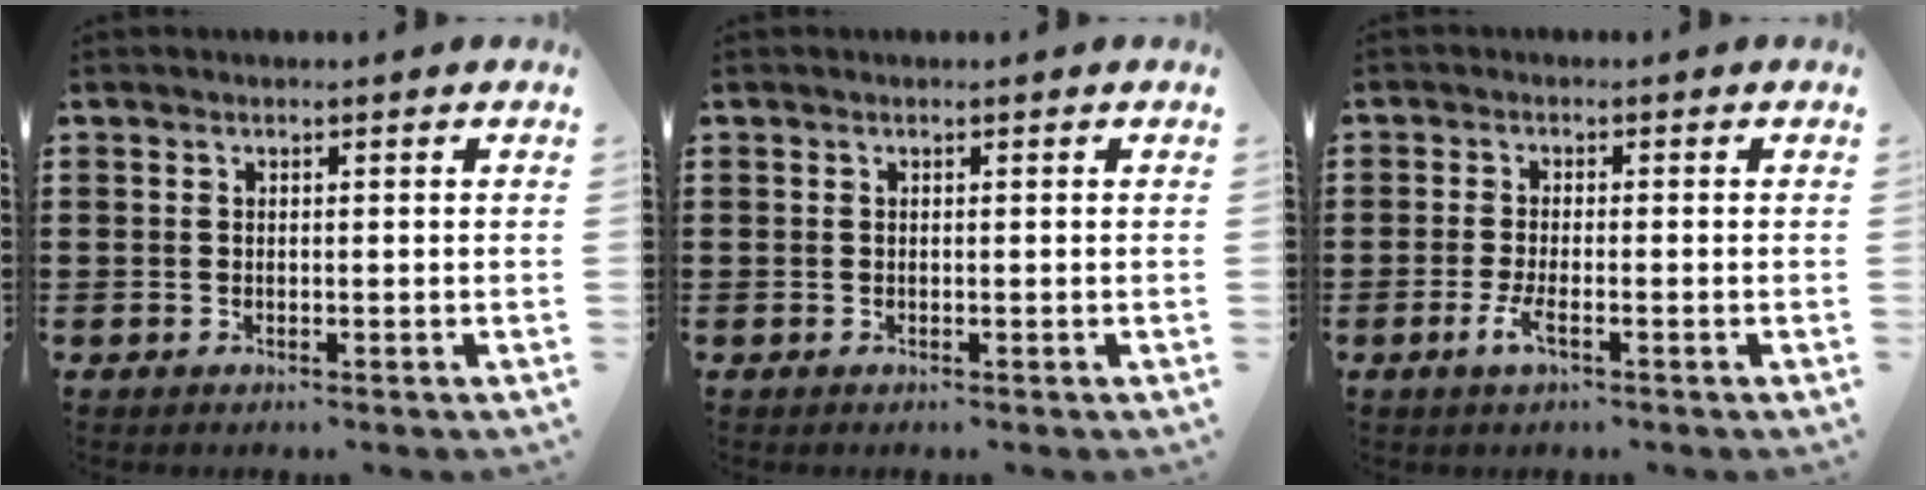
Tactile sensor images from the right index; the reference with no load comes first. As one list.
[{"total": 0.0}, {"total": 2.9, "force": [-1.3, 0.7, 2.5], "torque": [-0.063, -0.010, -0.030]}]